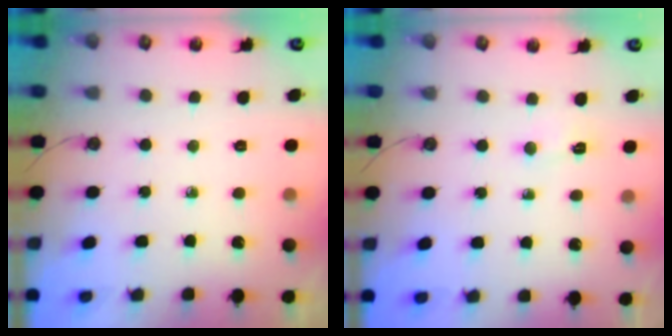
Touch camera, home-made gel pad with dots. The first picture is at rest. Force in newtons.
{"total": 2.5, "press": 2.5, "slide": 0.5}